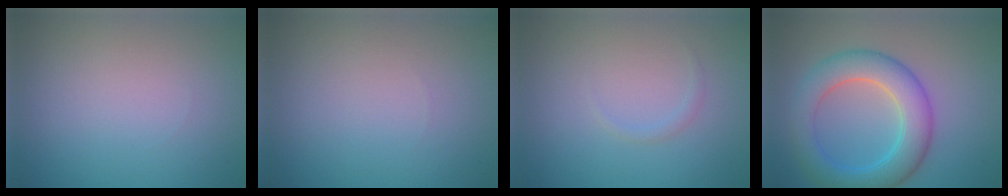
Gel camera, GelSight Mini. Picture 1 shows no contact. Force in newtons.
{"total": 0.0}
{"total": 0.6, "press": 0.6, "slide": 0.0}
{"total": 6.5, "press": 6.5, "slide": 0.3}